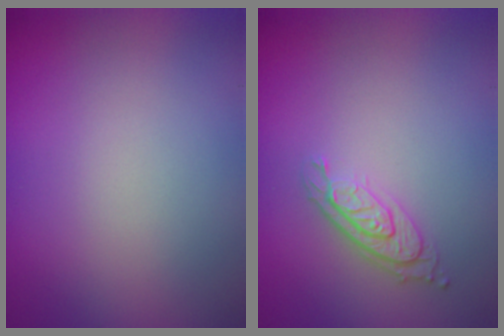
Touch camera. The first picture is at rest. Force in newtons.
{"total": 2.9, "press": 2.0, "slide": 2.0}